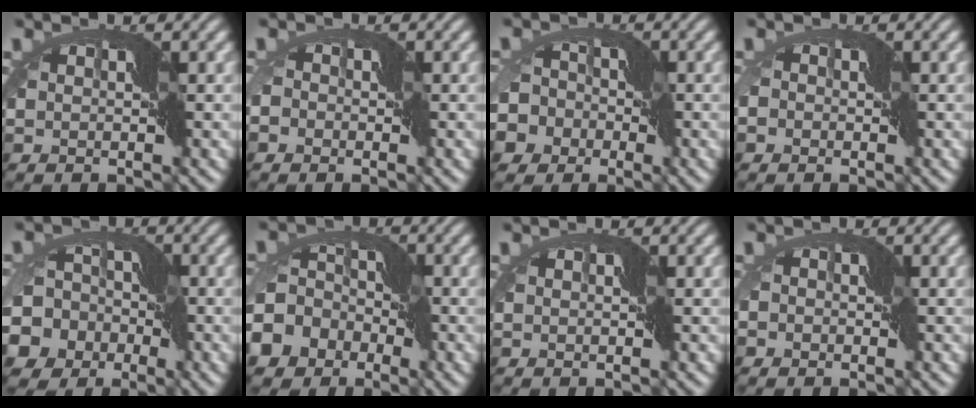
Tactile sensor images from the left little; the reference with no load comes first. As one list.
[{"total": 3.2, "force": [-1.7, 2.5, 1.1], "torque": [-0.012, 0.007, -0.035]}, {"total": 8.2, "force": [-3.1, 7.0, 3.2], "torque": [-0.050, -0.005, -0.078]}, {"total": 2.1, "force": [-1.0, 1.6, 0.7], "torque": [-0.012, 0.002, -0.012]}, {"total": 12.1, "force": [-4.4, 10.2, 4.8], "torque": [-0.097, -0.030, -0.098]}, {"total": 9.3, "force": [-3.7, 7.4, 4.4], "torque": [-0.089, -0.012, -0.088]}, {"total": 0.0}, {"total": 2.4, "force": [-1.4, 1.9, 0.7], "torque": [-0.009, 0.008, -0.023]}]